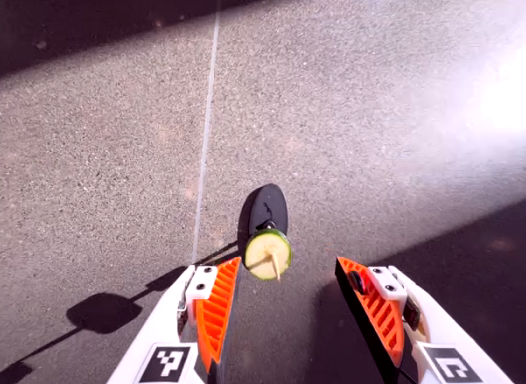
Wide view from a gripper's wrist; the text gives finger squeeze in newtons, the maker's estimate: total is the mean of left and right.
{"total": 0.0}